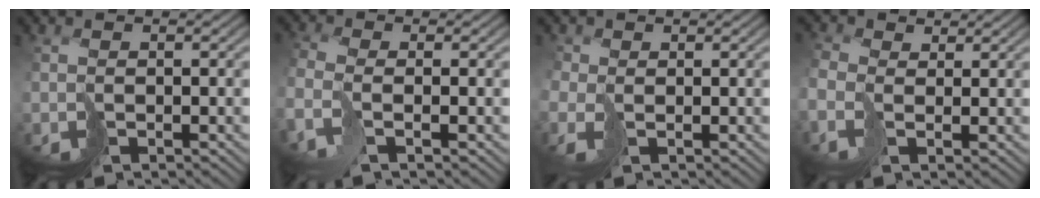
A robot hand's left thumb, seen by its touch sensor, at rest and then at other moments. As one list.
[{"total": 4.7, "force": [-1.7, 2.3, 3.7], "torque": [-0.102, -0.009, -0.048]}, {"total": 2.7, "force": [-0.7, 1.9, 1.7], "torque": [-0.059, -0.005, -0.018]}, {"total": 4.0, "force": [-0.2, 2.7, 2.9], "torque": [-0.092, 0.004, -0.016]}]